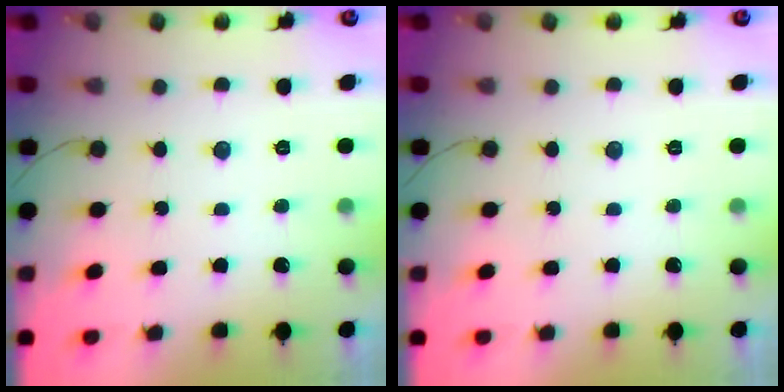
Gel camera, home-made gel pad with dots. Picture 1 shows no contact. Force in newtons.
{"total": 0.0}